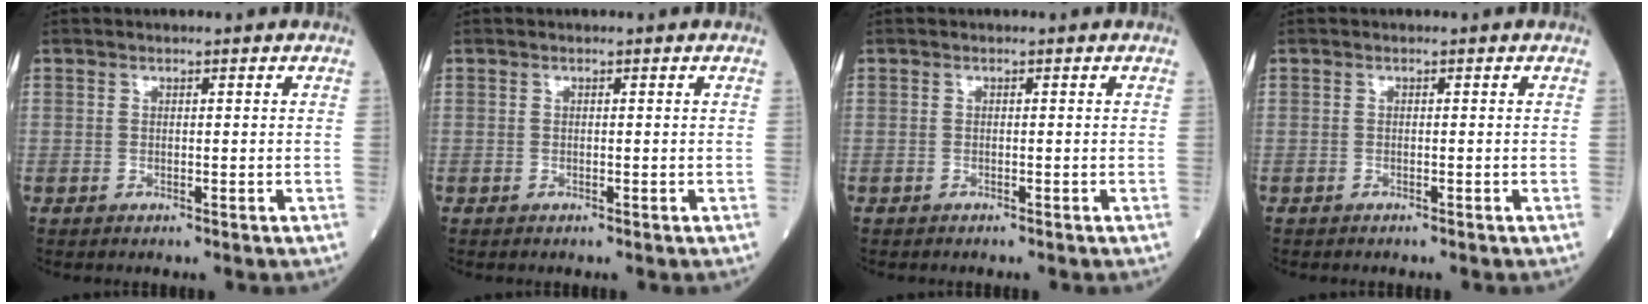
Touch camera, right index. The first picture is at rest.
{"total": 0.0}
{"total": 0.7, "force": [-0.4, 0.5, 0.4], "torque": [-0.019, 0.000, -0.006]}
{"total": 0.9, "force": [-0.5, 0.6, 0.4], "torque": [-0.020, 0.000, -0.008]}